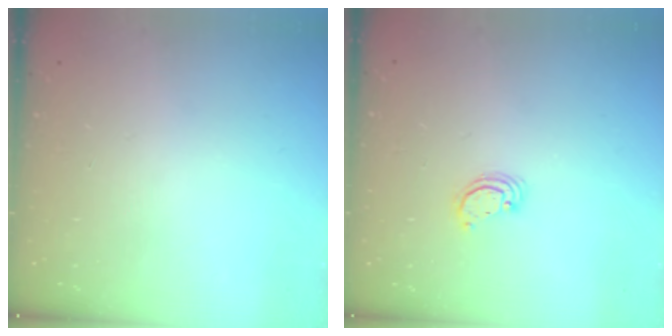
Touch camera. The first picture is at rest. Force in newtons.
{"total": 2.8, "press": 2.8, "slide": 0.2}